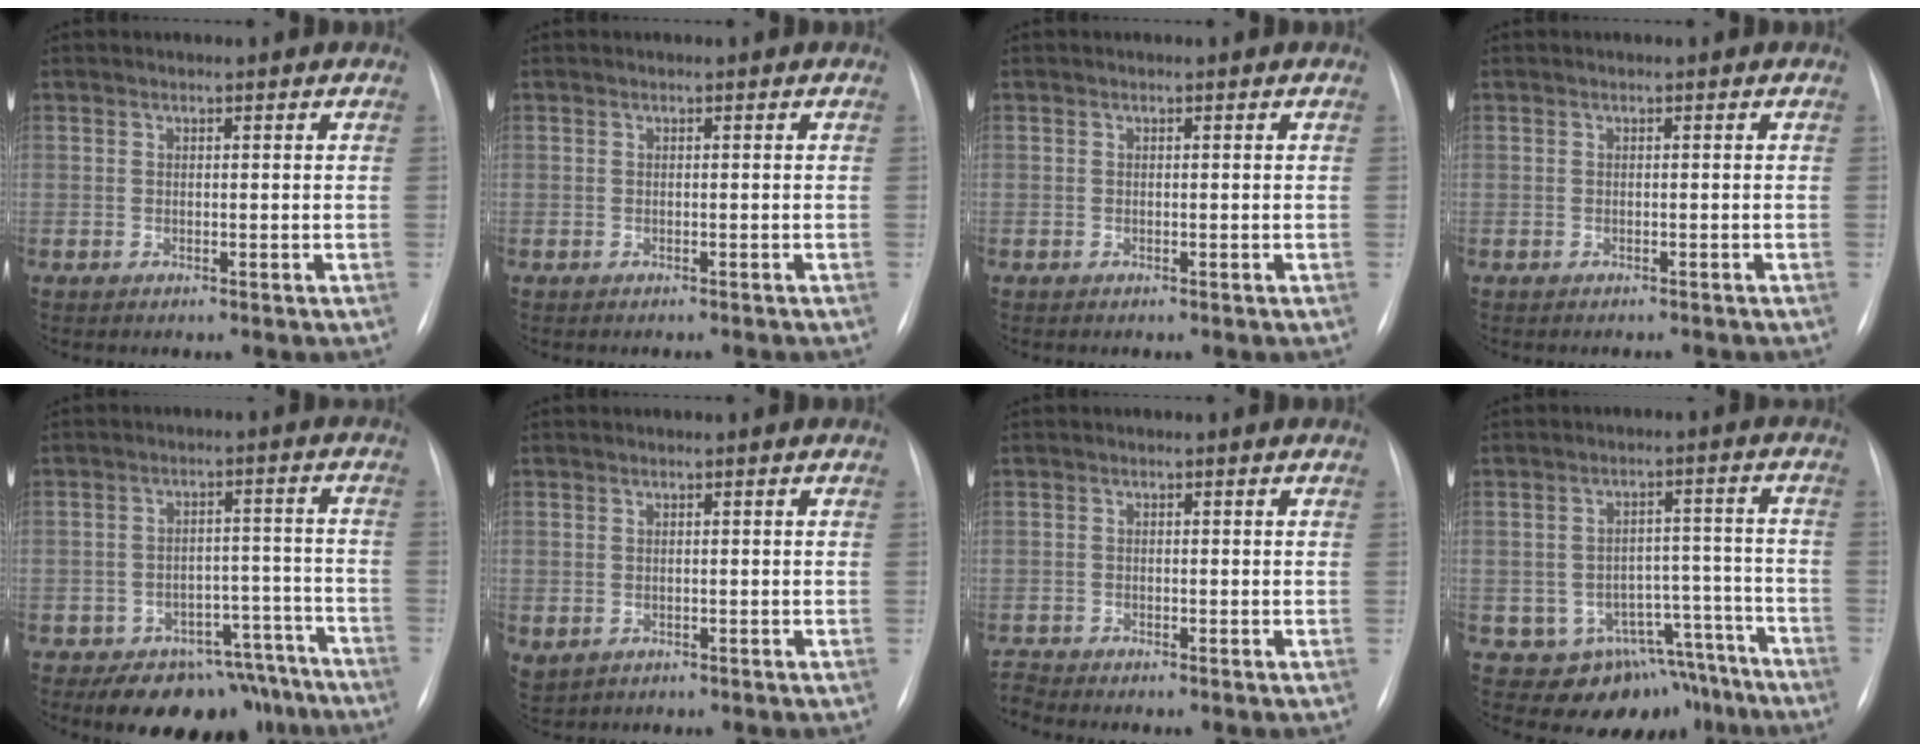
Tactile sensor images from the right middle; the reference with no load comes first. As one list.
[{"total": 1.3, "force": [-1.3, 0.1, 0.3], "torque": [-0.002, -0.003, -0.014]}, {"total": 0.0}, {"total": 1.2, "force": [-1.2, 0.0, 0.1], "torque": [0.000, -0.004, -0.013]}, {"total": 13.3, "force": [-11.1, 6.5, 3.2], "torque": [-0.005, 0.048, -0.141]}, {"total": 2.3, "force": [-0.6, 1.8, 1.4], "torque": [-0.034, -0.003, 0.004]}, {"total": 1.5, "force": [-1.4, -0.5, -0.4], "torque": [0.004, -0.013, -0.027]}, {"total": 11.5, "force": [-8.4, 7.6, 2.0], "torque": [0.001, 0.055, -0.098]}]